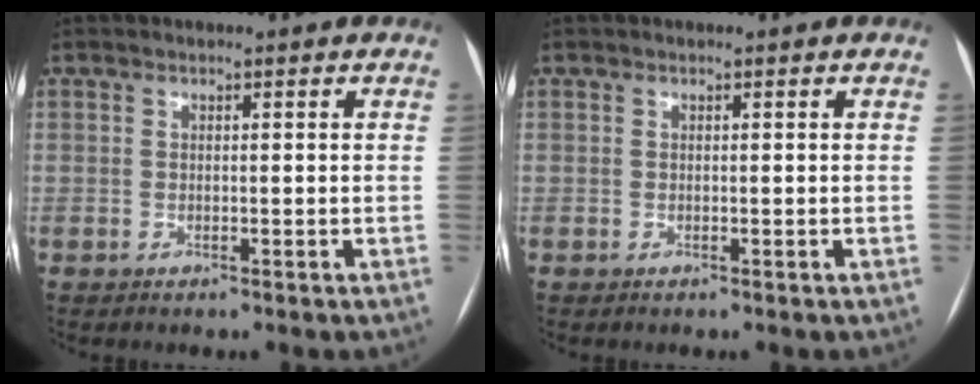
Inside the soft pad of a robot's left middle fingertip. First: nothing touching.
{"total": 0.0}